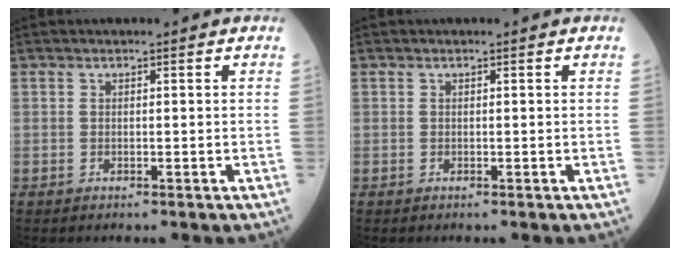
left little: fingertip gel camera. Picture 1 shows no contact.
{"total": 0.0}